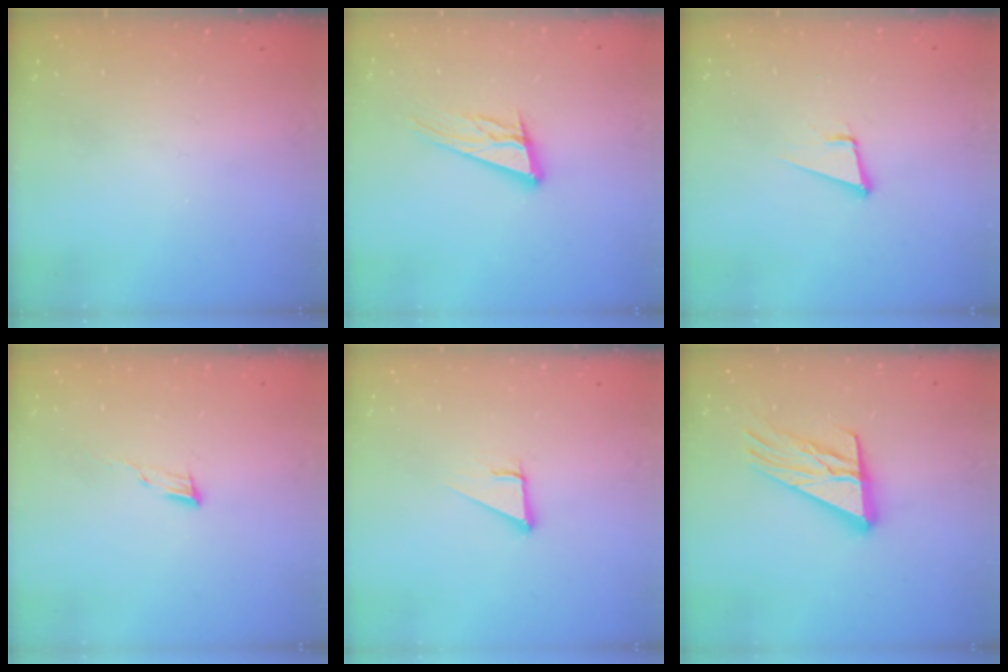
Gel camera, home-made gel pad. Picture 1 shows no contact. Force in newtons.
{"total": 13.0, "press": 12.7, "slide": 2.8}
{"total": 4.3, "press": 3.4, "slide": 2.6}
{"total": 4.6, "press": 4.6, "slide": 0.4}
{"total": 3.0, "press": 3.0, "slide": 0.1}
{"total": 14.6, "press": 14.5, "slide": 1.4}